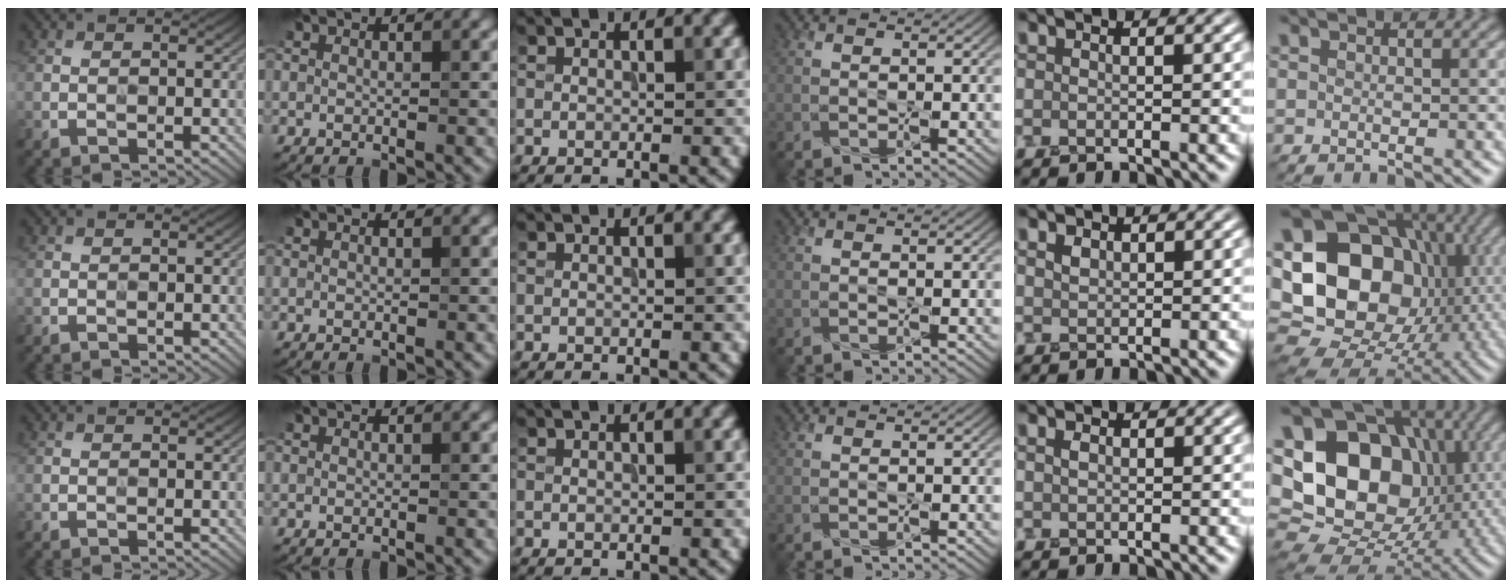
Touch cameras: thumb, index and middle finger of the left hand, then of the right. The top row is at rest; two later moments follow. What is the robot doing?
{"motion": "press", "object": "button"}